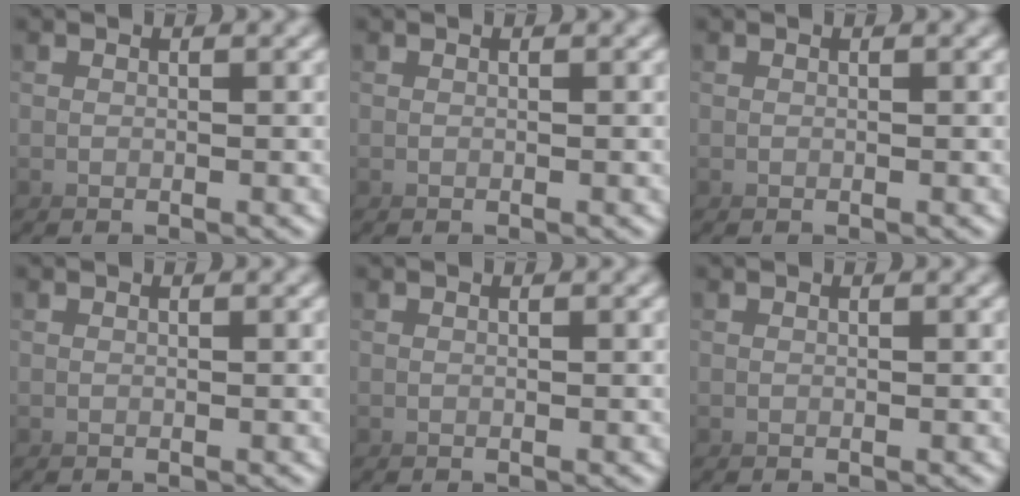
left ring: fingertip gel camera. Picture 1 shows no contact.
{"total": 0.0}
{"total": 0.0}
{"total": 0.0}
{"total": 0.0}
{"total": 0.0}